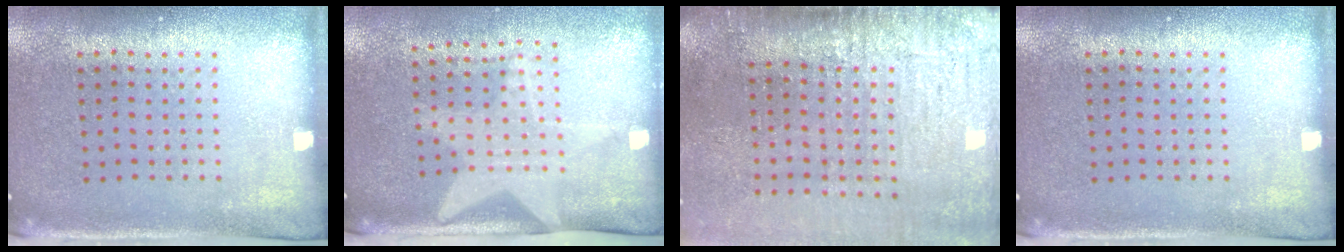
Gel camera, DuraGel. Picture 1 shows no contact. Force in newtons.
{"total": 1.5, "press": 1.4, "slide": 0.5}
{"total": 4.5, "press": 3.8, "slide": 2.5}
{"total": 0.0}